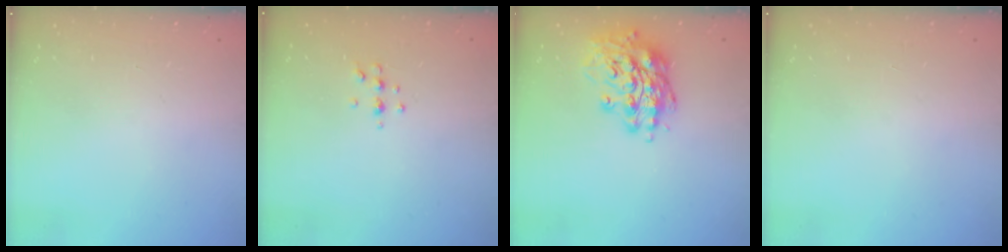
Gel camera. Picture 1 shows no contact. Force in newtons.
{"total": 5.2, "press": 5.0, "slide": 1.1}
{"total": 16.0, "press": 15.8, "slide": 2.7}
{"total": 0.0}